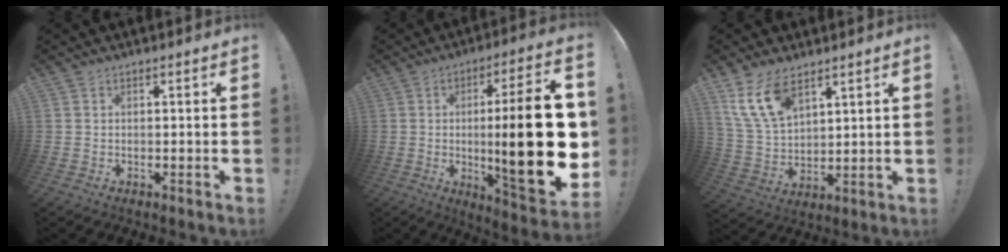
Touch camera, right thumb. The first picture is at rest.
{"total": 25.3, "force": [-0.7, 5.1, 24.8], "torque": [-0.391, -0.011, -0.010]}
{"total": 12.5, "force": [8.2, 6.0, 7.2], "torque": [-0.158, -0.033, 0.161]}